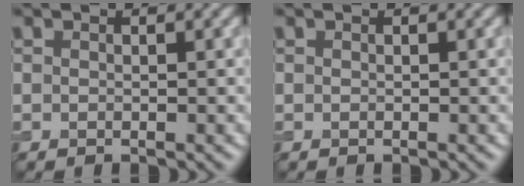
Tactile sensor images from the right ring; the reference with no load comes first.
{"total": 0.0}